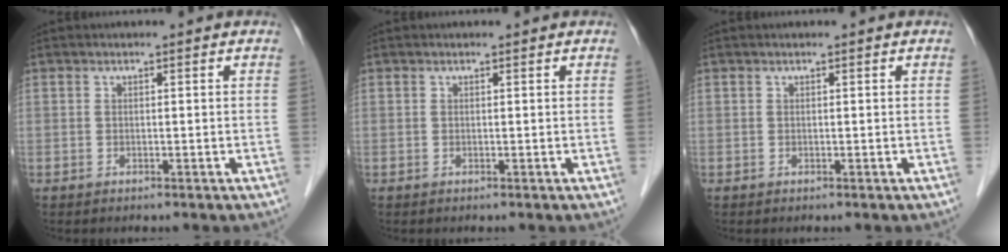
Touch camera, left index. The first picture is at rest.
{"total": 0.0}
{"total": 0.0}